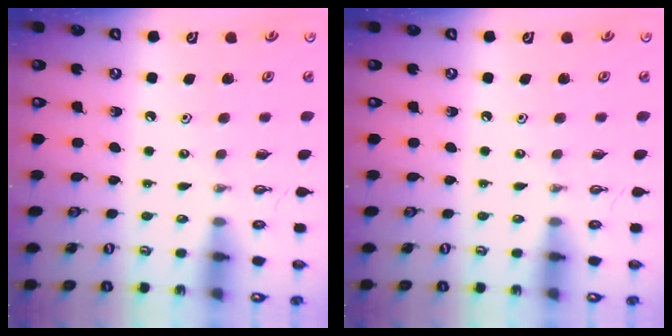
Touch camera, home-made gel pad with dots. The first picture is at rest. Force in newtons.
{"total": 0.0}